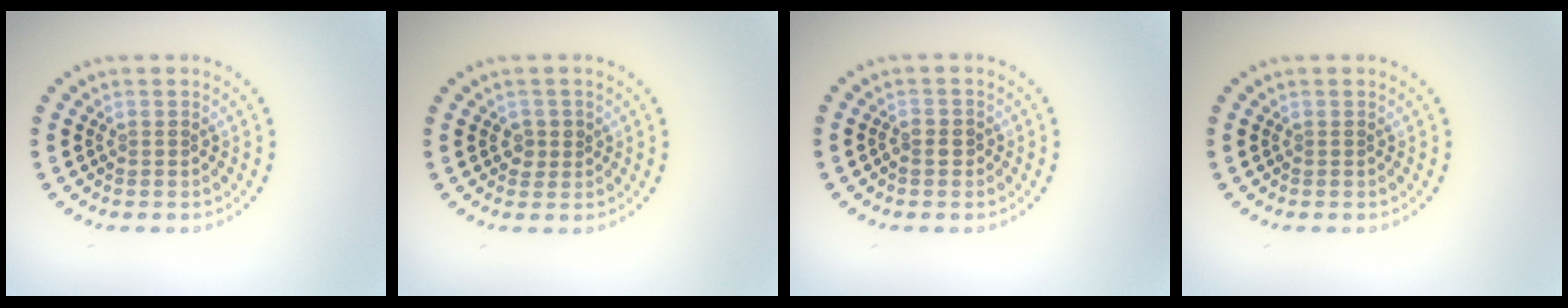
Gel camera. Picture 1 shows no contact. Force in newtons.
{"total": 1.3, "press": 1.2, "slide": 0.4}
{"total": 1.0, "press": 0.9, "slide": 0.4}
{"total": 0.0}